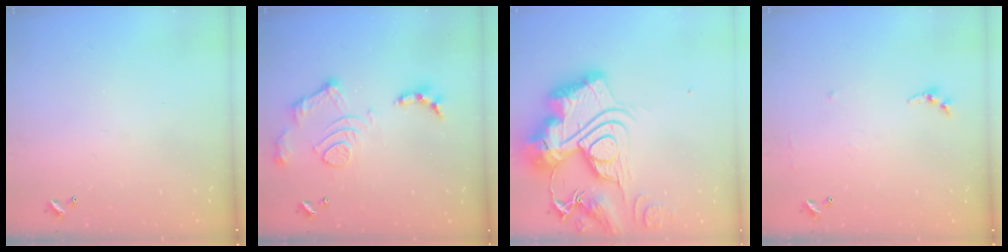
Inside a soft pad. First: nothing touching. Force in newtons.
{"total": 13.2, "press": 13.2, "slide": 1.2}
{"total": 0.6, "press": 0.6, "slide": 0.0}
{"total": 5.3, "press": 5.2, "slide": 0.6}